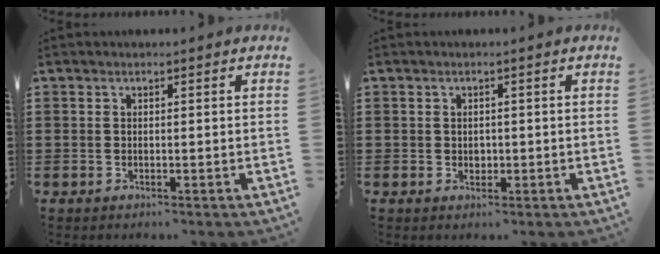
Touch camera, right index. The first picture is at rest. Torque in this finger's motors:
{"motor_torque": [0.14, 0.28, 0.01, 0.00]}